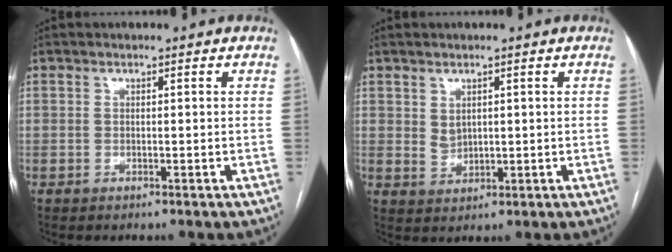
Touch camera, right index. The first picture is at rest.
{"total": 2.4, "force": [0.9, 1.7, 1.4], "torque": [-0.029, 0.000, 0.027]}